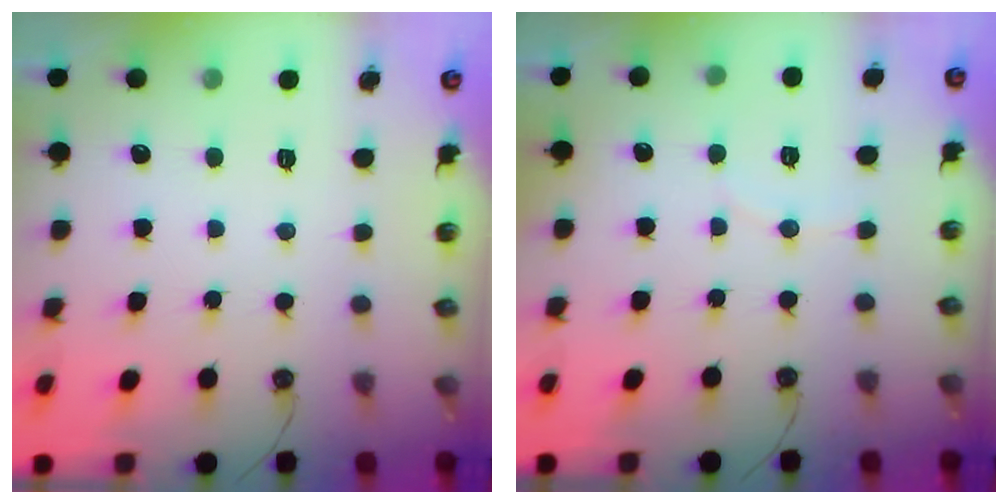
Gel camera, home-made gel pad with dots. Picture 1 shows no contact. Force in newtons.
{"total": 3.1, "press": 3.1, "slide": 0.2}